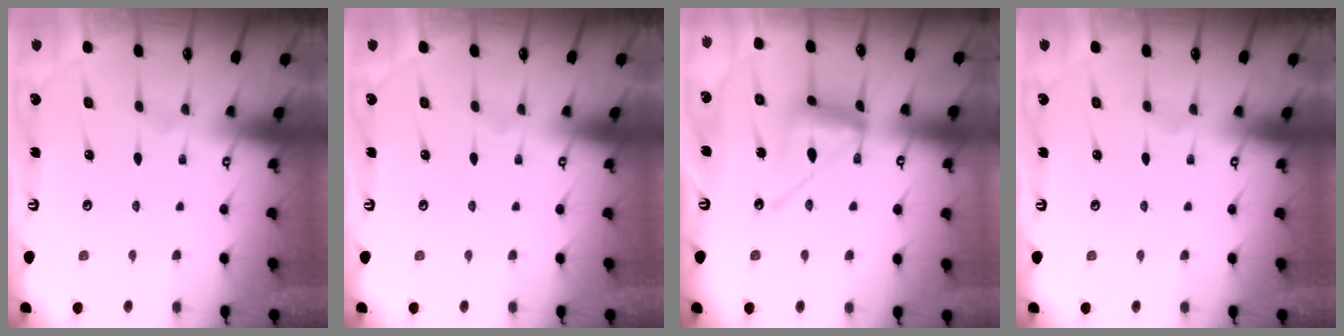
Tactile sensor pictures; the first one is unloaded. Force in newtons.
{"total": 0.0}
{"total": 13.6, "press": 13.5, "slide": 1.2}
{"total": 0.0}